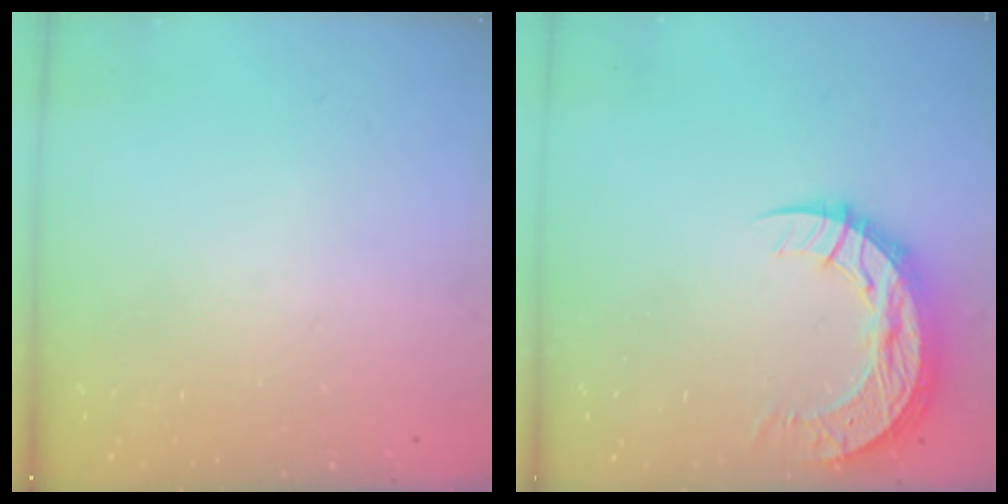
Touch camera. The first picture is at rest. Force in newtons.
{"total": 12.6, "press": 12.6, "slide": 0.9}